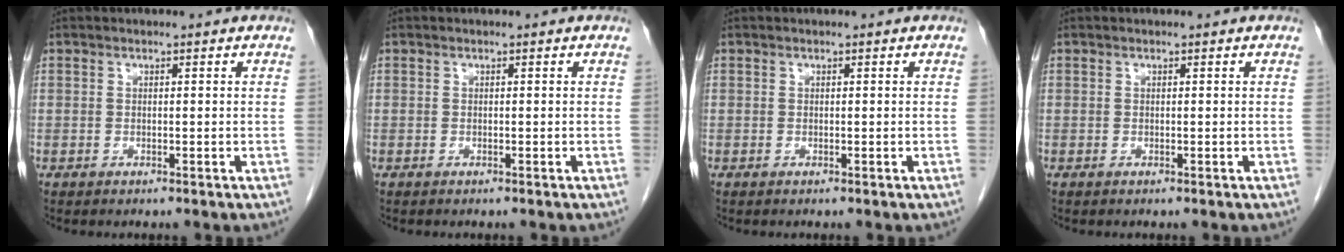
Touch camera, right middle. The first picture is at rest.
{"total": 0.0}
{"total": 0.0}
{"total": 0.0}